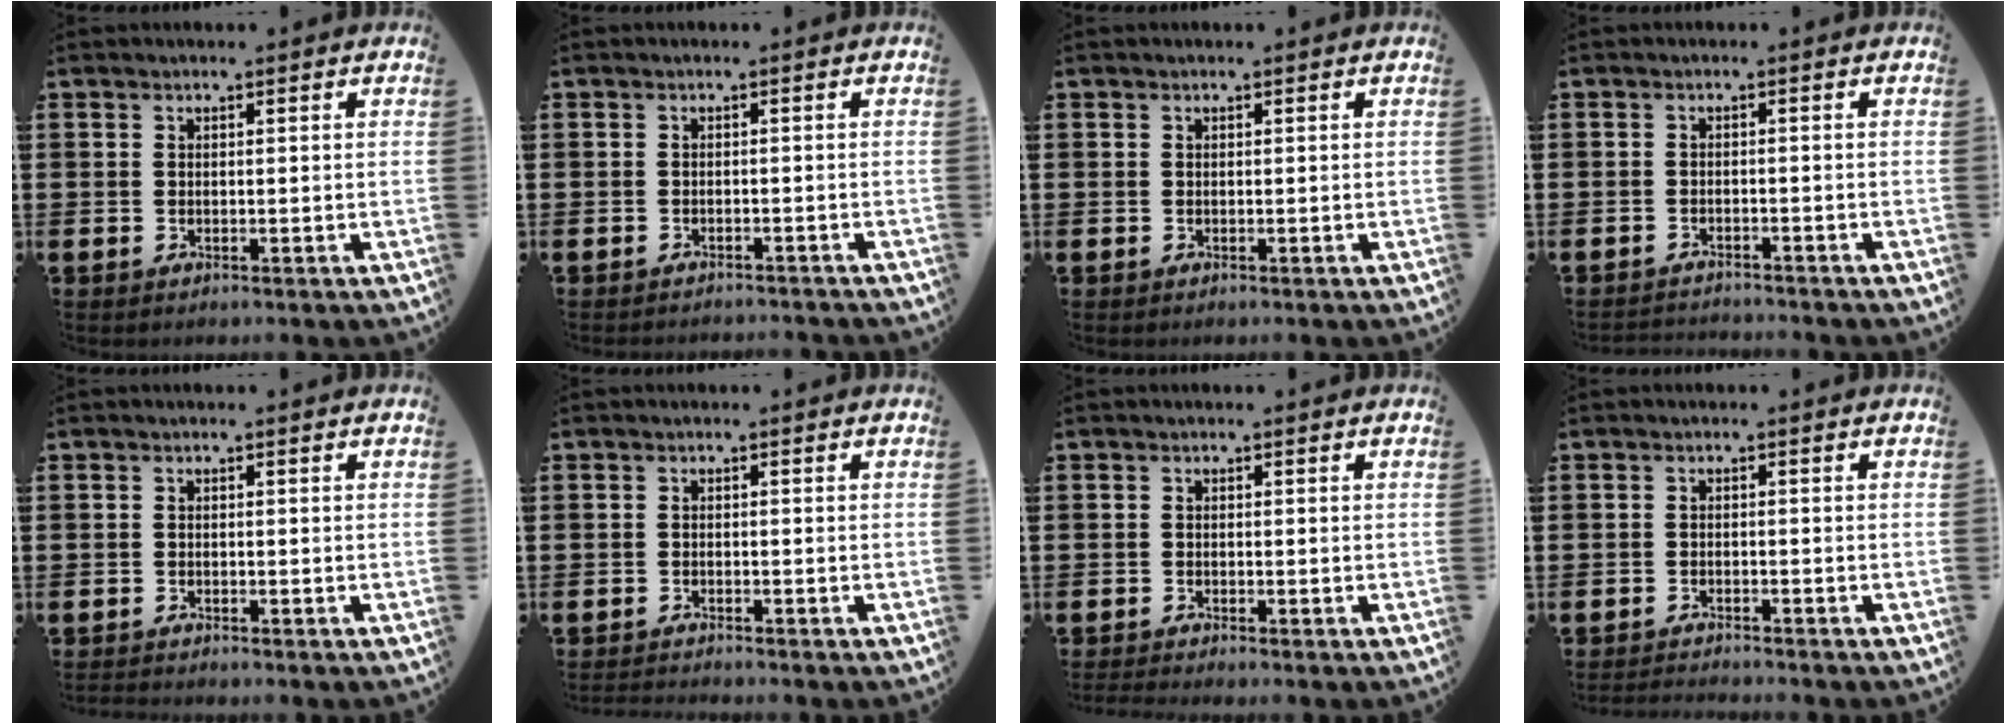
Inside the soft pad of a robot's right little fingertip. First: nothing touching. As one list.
[{"total": 0.8, "force": [-0.8, 0.0, 0.0], "torque": [-0.002, 0.000, -0.018]}, {"total": 0.0}, {"total": 1.3, "force": [-1.3, -0.1, -0.2], "torque": [-0.001, 0.004, -0.029]}, {"total": 0.6, "force": [-0.6, 0.0, 0.0], "torque": [-0.001, -0.002, -0.013]}, {"total": 1.0, "force": [-1.0, -0.1, 0.0], "torque": [-0.001, 0.000, -0.020]}, {"total": 0.8, "force": [-0.7, 0.0, 0.3], "torque": [-0.004, -0.002, -0.014]}, {"total": 1.3, "force": [-1.3, -0.1, 0.0], "torque": [-0.002, 0.002, -0.025]}]